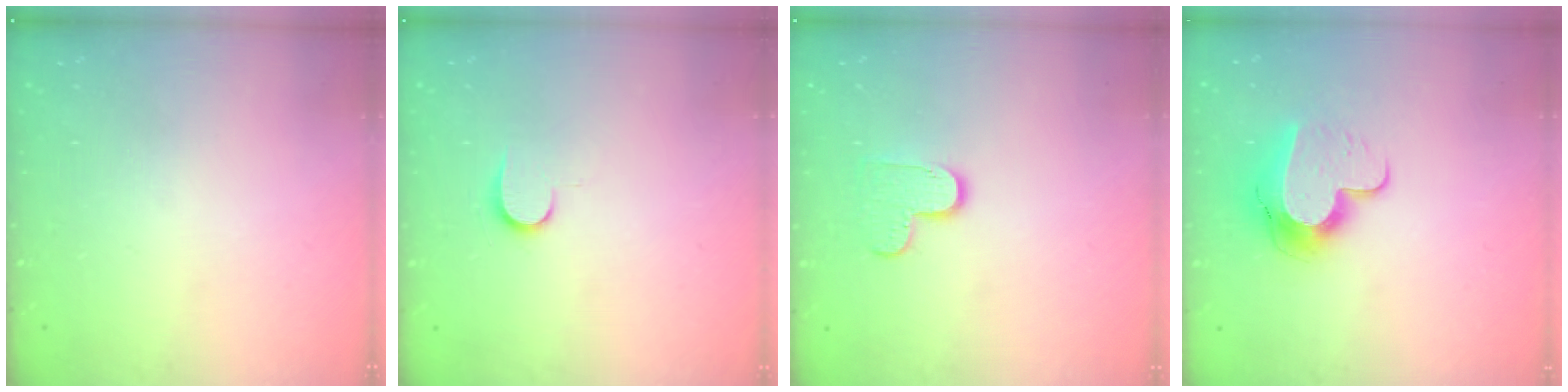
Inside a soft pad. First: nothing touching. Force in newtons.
{"total": 6.9, "press": 6.9, "slide": 0.8}
{"total": 7.0, "press": 7.0, "slide": 0.3}
{"total": 12.6, "press": 12.5, "slide": 1.1}